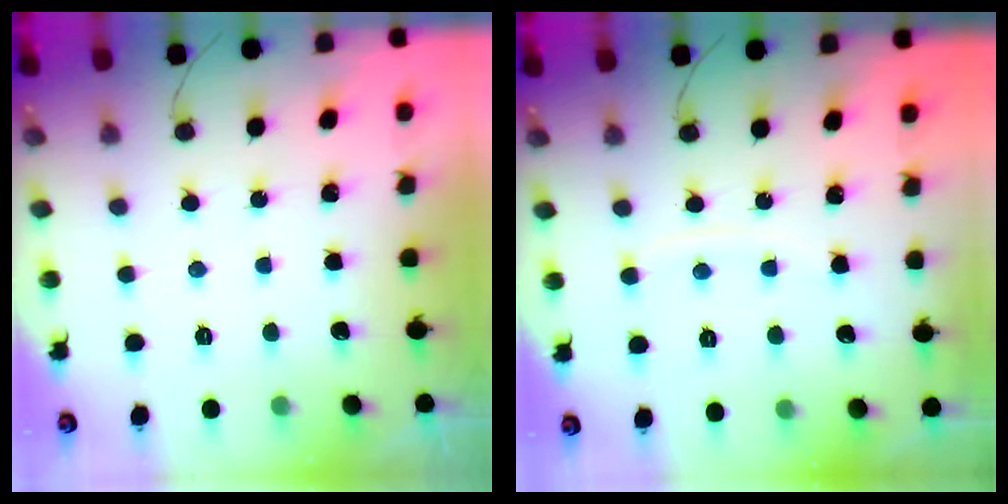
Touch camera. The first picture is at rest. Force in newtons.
{"total": 5.0, "press": 4.9, "slide": 0.7}